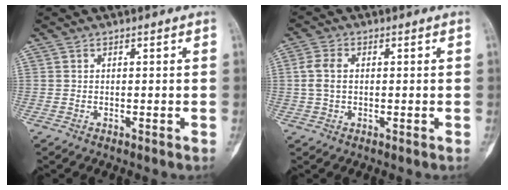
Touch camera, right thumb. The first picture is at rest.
{"total": 4.1, "force": [0.2, 2.6, 3.1], "torque": [-0.071, 0.008, 0.000]}